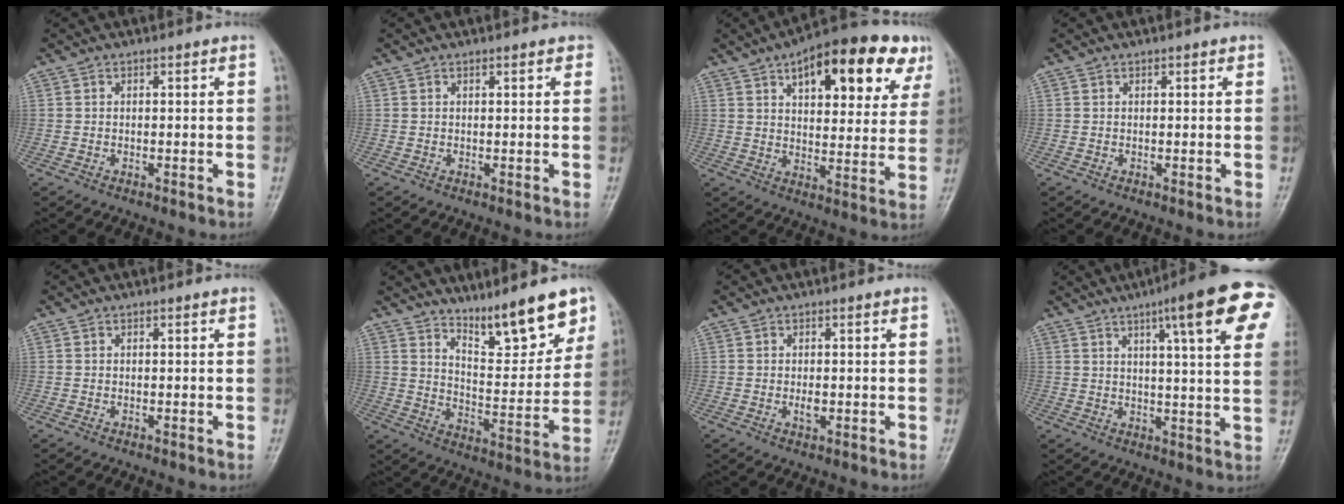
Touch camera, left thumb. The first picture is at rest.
{"total": 1.0, "force": [0.6, 0.4, 0.6], "torque": [-0.006, -0.001, 0.005]}
{"total": 21.0, "force": [10.2, 9.0, 16.0], "torque": [-0.187, -0.010, 0.143]}
{"total": 0.5, "force": [0.3, 0.3, 0.4], "torque": [-0.004, 0.000, 0.003]}
{"total": 0.0}
{"total": 13.6, "force": [10.0, 3.7, 8.5], "torque": [-0.093, -0.071, 0.165]}
{"total": 1.6, "force": [-0.2, 0.8, 1.4], "torque": [-0.023, -0.003, -0.002]}
{"total": 17.6, "force": [8.1, 2.7, 15.4], "torque": [-0.193, -0.012, 0.100]}